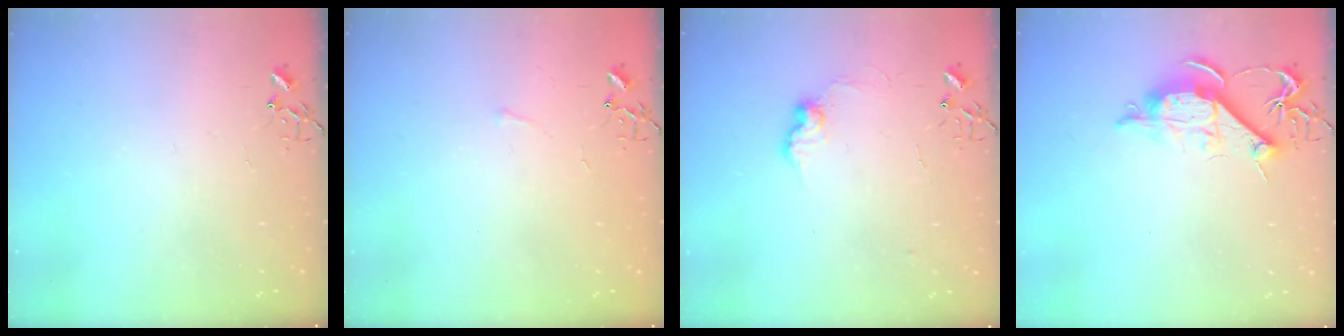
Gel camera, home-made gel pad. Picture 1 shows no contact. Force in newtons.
{"total": 2.7, "press": 2.7, "slide": 0.4}
{"total": 8.6, "press": 8.5, "slide": 0.4}
{"total": 11.1, "press": 11.1, "slide": 0.9}